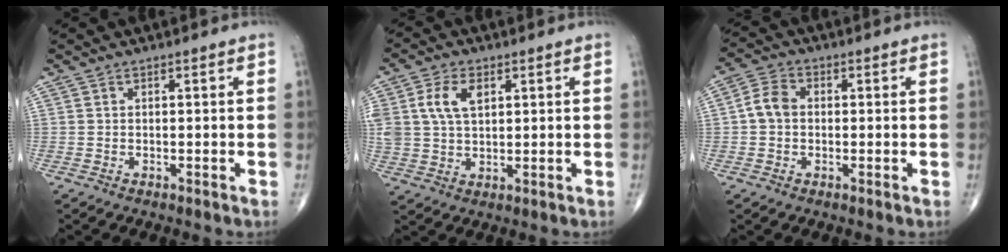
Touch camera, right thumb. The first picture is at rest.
{"total": 8.3, "force": [2.6, 5.2, 5.9], "torque": [-0.117, 0.001, 0.052]}
{"total": 4.8, "force": [-0.1, 3.8, 3.0], "torque": [-0.054, 0.016, -0.009]}